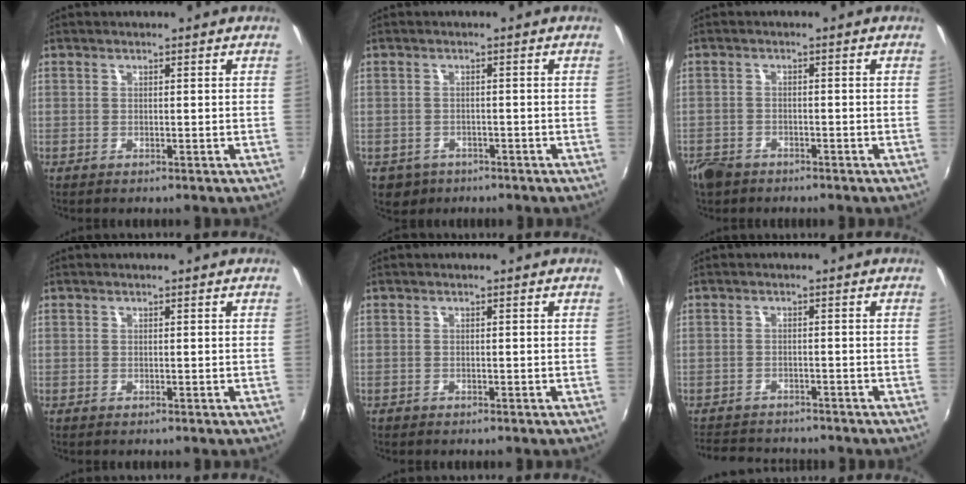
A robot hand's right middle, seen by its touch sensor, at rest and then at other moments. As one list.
[{"total": 4.2, "force": [-2.1, 3.5, 1.2], "torque": [-0.034, -0.004, -0.025]}, {"total": 5.1, "force": [-3.8, 3.0, 1.6], "torque": [-0.054, -0.007, -0.070]}, {"total": 0.0}, {"total": 0.7, "force": [-0.6, 0.4, 0.0], "torque": [-0.004, -0.002, -0.010]}, {"total": 7.2, "force": [-6.5, 2.7, 1.7], "torque": [-0.054, 0.005, -0.102]}]